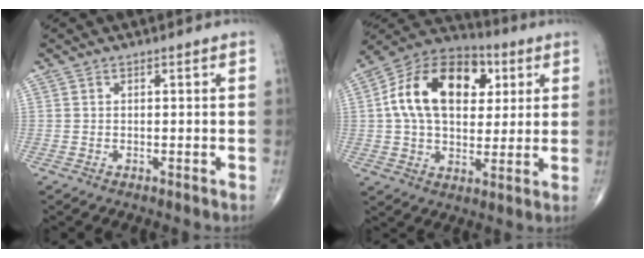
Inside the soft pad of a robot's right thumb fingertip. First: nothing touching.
{"total": 20.1, "force": [4.7, 13.0, 14.6], "torque": [-0.224, 0.011, 0.070]}